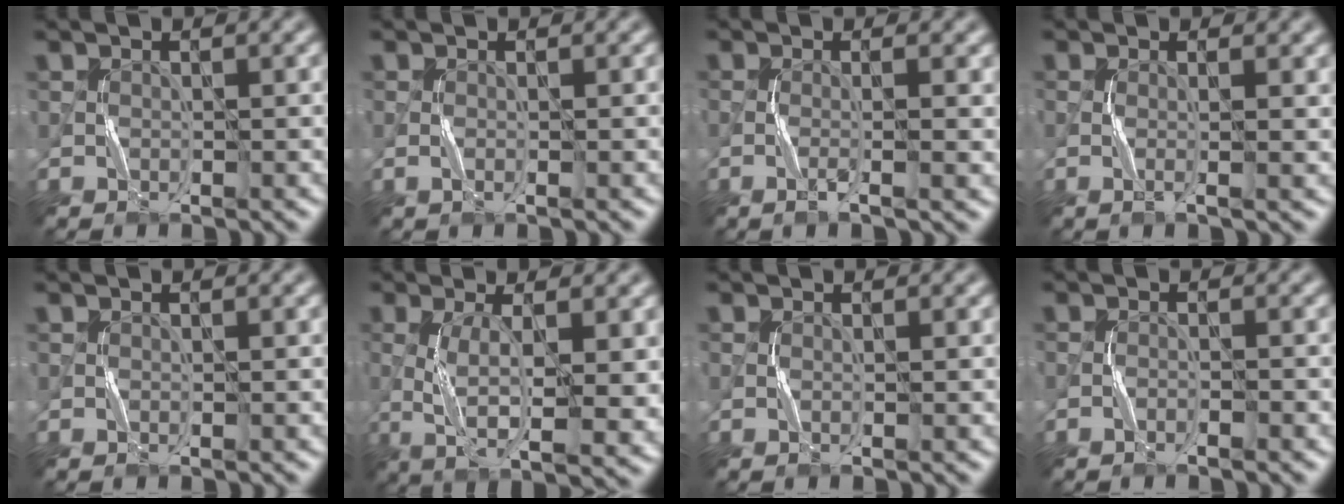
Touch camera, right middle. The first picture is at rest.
{"total": 0.6, "force": [-0.1, 0.1, 0.6], "torque": [-0.017, 0.000, -0.002]}
{"total": 2.9, "force": [-0.3, 0.9, 2.8], "torque": [-0.039, 0.003, -0.013]}
{"total": 2.3, "force": [0.2, 0.8, 2.1], "torque": [-0.027, 0.007, -0.012]}
{"total": 0.0}
{"total": 7.5, "force": [-0.7, 2.0, 7.2], "torque": [-0.137, -0.007, -0.006]}
{"total": 0.5, "force": [0.0, 0.0, 0.5], "torque": [-0.013, -0.001, -0.002]}
{"total": 1.4, "force": [-1.0, 0.2, 1.1], "torque": [-0.021, 0.009, -0.019]}